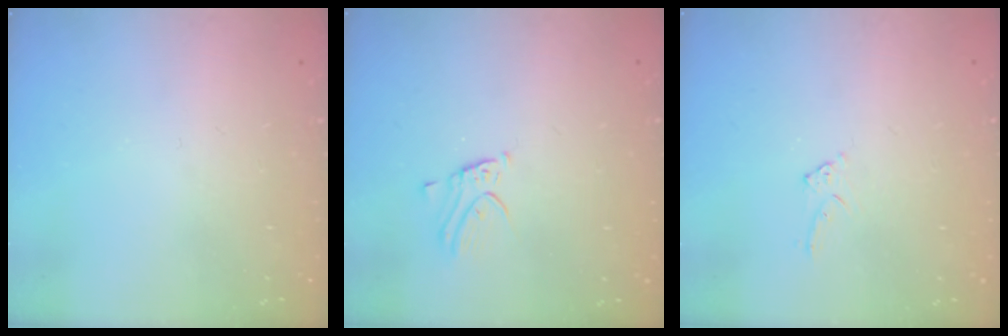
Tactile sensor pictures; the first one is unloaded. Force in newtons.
{"total": 3.0, "press": 3.0, "slide": 0.1}
{"total": 4.8, "press": 4.8, "slide": 0.5}